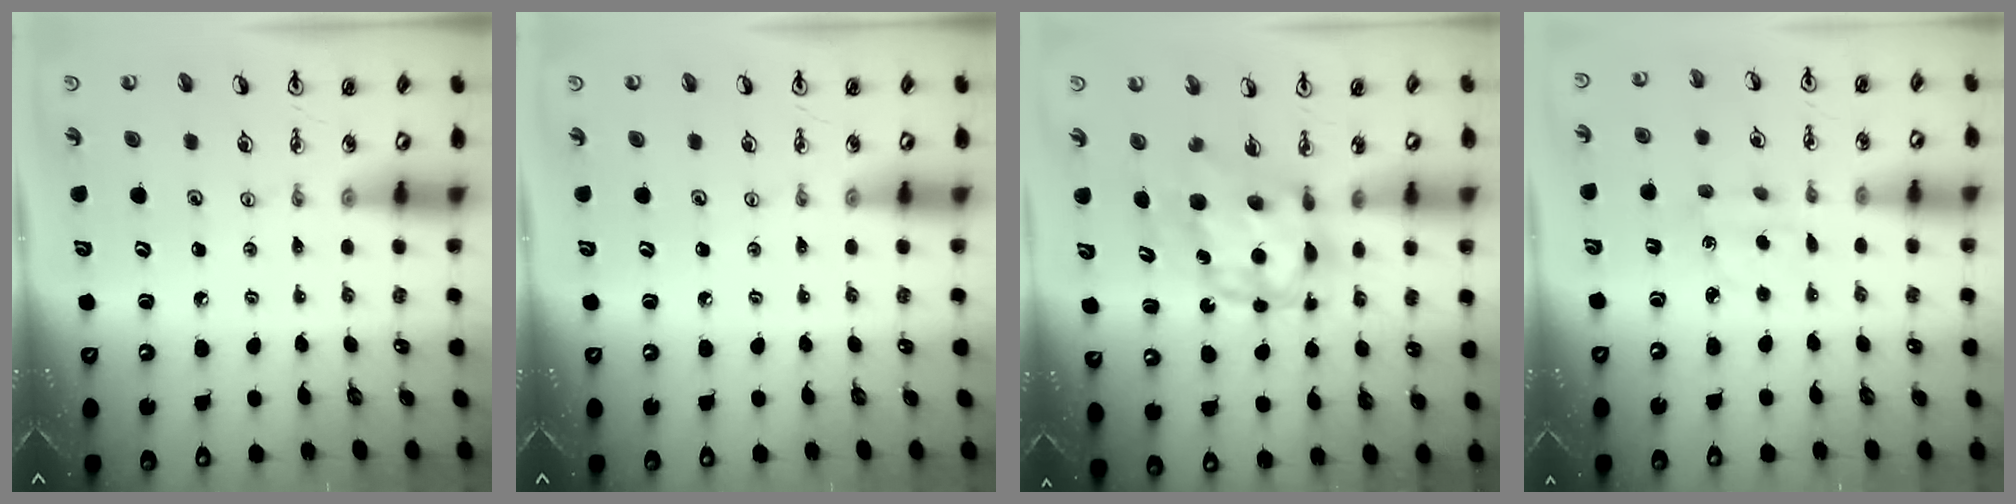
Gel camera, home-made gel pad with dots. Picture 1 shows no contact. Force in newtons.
{"total": 0.0}
{"total": 7.8, "press": 7.7, "slide": 0.8}
{"total": 2.9, "press": 2.9, "slide": 0.4}